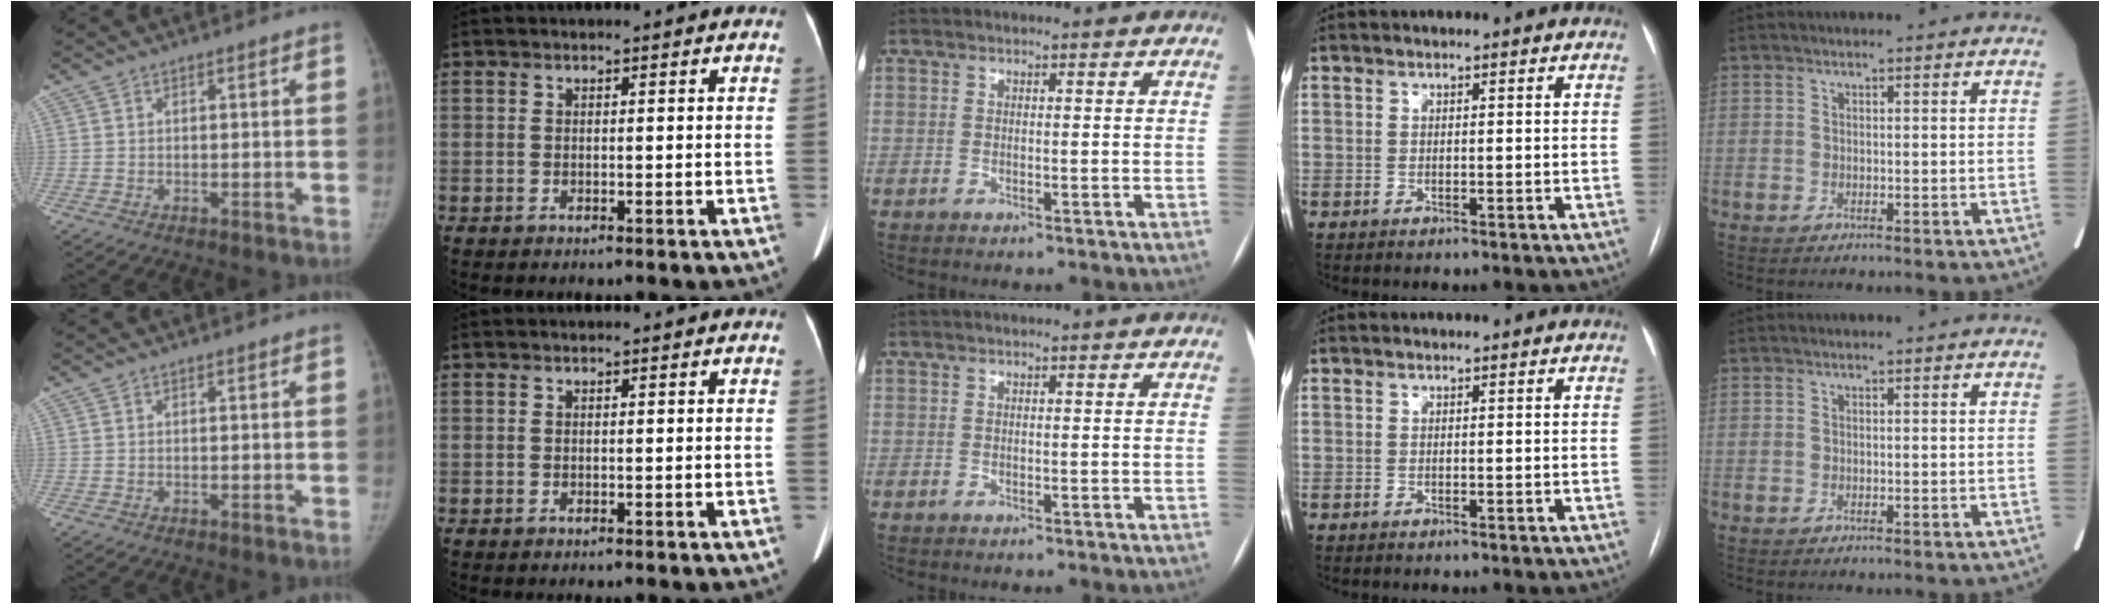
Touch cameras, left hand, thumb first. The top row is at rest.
{}